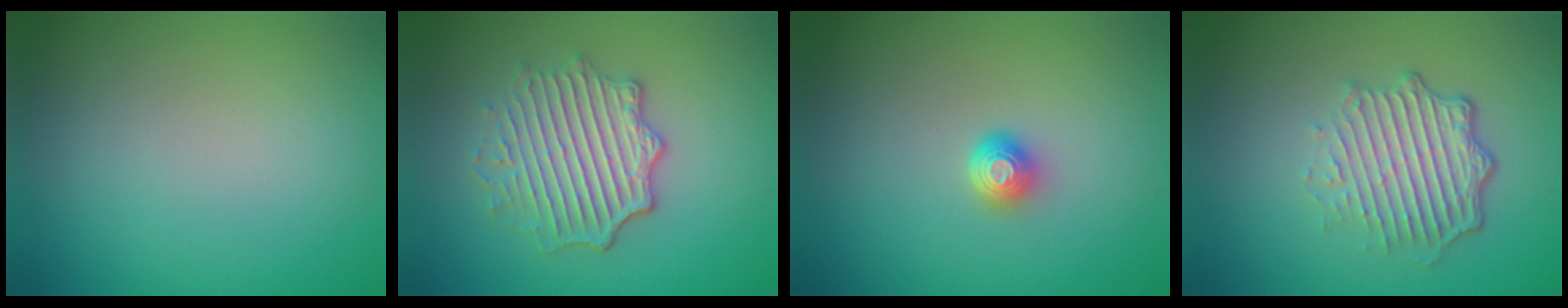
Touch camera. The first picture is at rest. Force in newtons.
{"total": 5.0, "press": 4.1, "slide": 2.9}
{"total": 1.6, "press": 1.3, "slide": 0.9}
{"total": 5.0, "press": 3.5, "slide": 3.5}